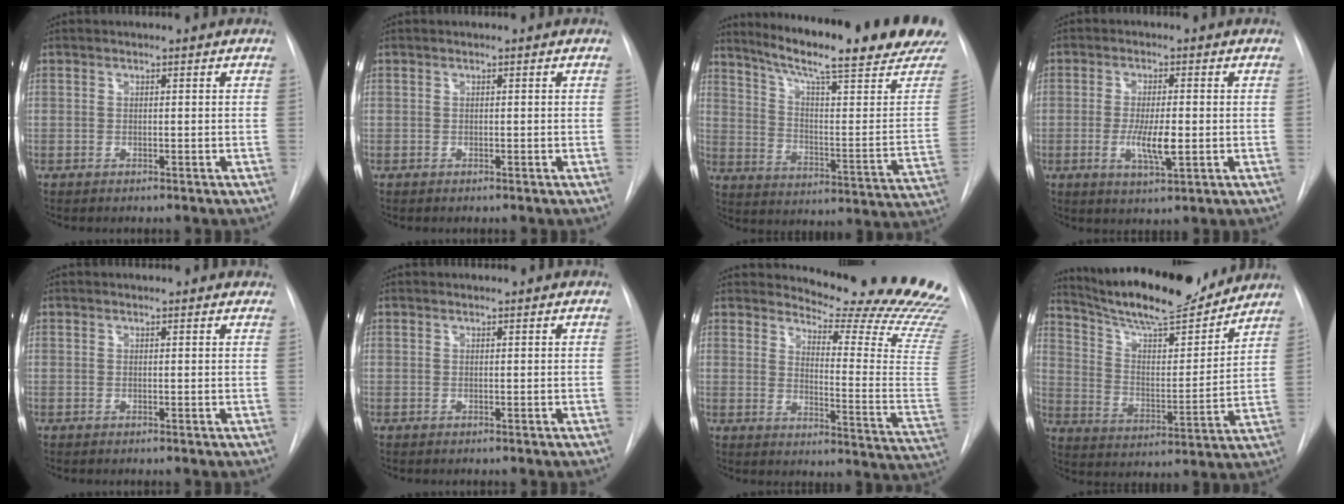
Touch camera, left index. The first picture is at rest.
{"total": 0.0}
{"total": 24.3, "force": [20.0, 0.2, 13.8], "torque": [-0.208, -0.083, 0.265]}
{"total": 5.6, "force": [-1.7, 1.0, 5.2], "torque": [-0.101, -0.017, -0.025]}
{"total": 3.1, "force": [2.8, 1.0, 0.8], "torque": [-0.009, 0.009, 0.021]}
{"total": 0.0}
{"total": 20.3, "force": [19.5, -0.4, 5.8], "torque": [-0.089, -0.174, 0.223]}
{"total": 18.6, "force": [16.7, 3.0, 7.5], "torque": [-0.128, -0.011, 0.263]}